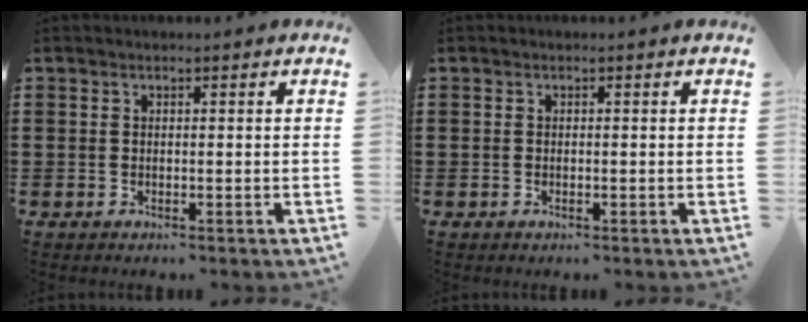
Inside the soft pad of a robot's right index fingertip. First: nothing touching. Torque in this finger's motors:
{"motor_torque": [-0.85, 1.29, -0.02, 0.00]}